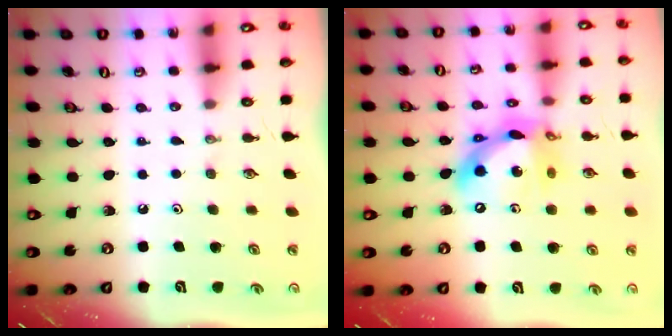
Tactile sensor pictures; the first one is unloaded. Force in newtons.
{"total": 13.6, "press": 13.5, "slide": 1.7}